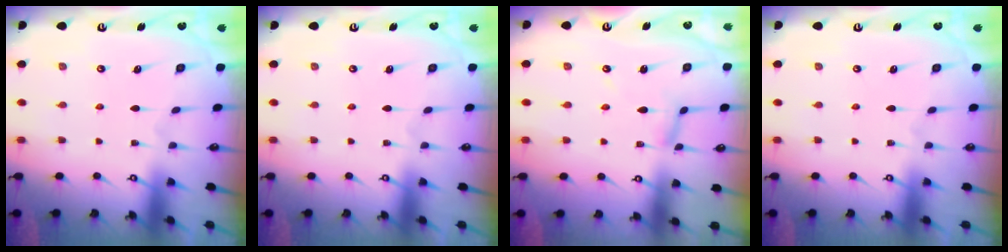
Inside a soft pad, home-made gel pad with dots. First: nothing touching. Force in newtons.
{"total": 0.0}
{"total": 3.5, "press": 3.5, "slide": 0.2}
{"total": 0.0}